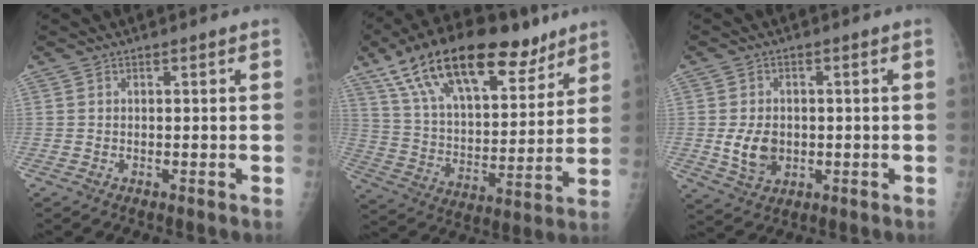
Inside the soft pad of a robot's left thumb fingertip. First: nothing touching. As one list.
[{"total": 25.9, "force": [16.4, 11.3, 16.5], "torque": [-0.250, -0.029, 0.279]}, {"total": 6.6, "force": [-0.6, 4.9, 4.3], "torque": [-0.061, -0.004, -0.001]}]